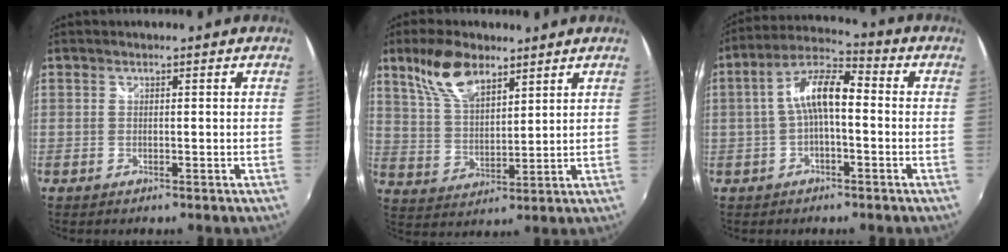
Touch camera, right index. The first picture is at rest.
{"total": 10.3, "force": [6.9, 4.5, 6.3], "torque": [-0.126, 0.017, 0.139]}
{"total": 8.9, "force": [-0.8, 3.2, 8.3], "torque": [-0.169, 0.025, -0.017]}